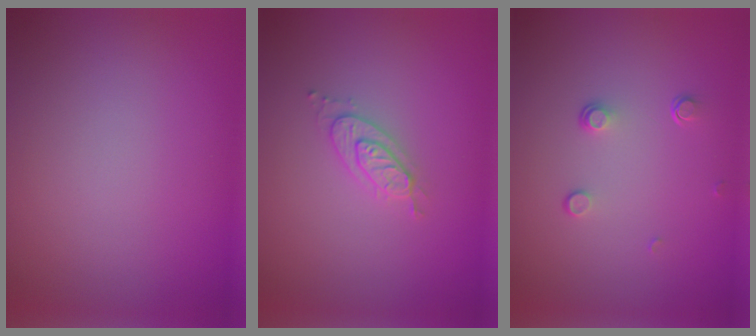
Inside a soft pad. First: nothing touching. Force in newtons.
{"total": 2.2, "press": 2.2, "slide": 0.3}
{"total": 1.0, "press": 0.7, "slide": 0.8}